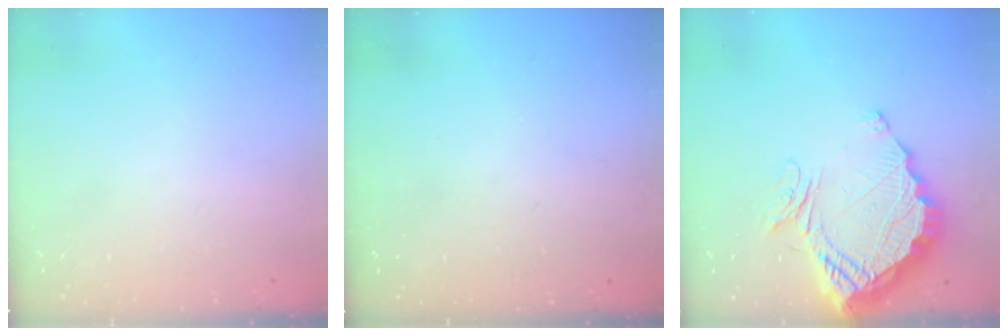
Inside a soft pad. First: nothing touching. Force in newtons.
{"total": 2.9, "press": 2.8, "slide": 0.8}
{"total": 15.2, "press": 15.2, "slide": 1.3}